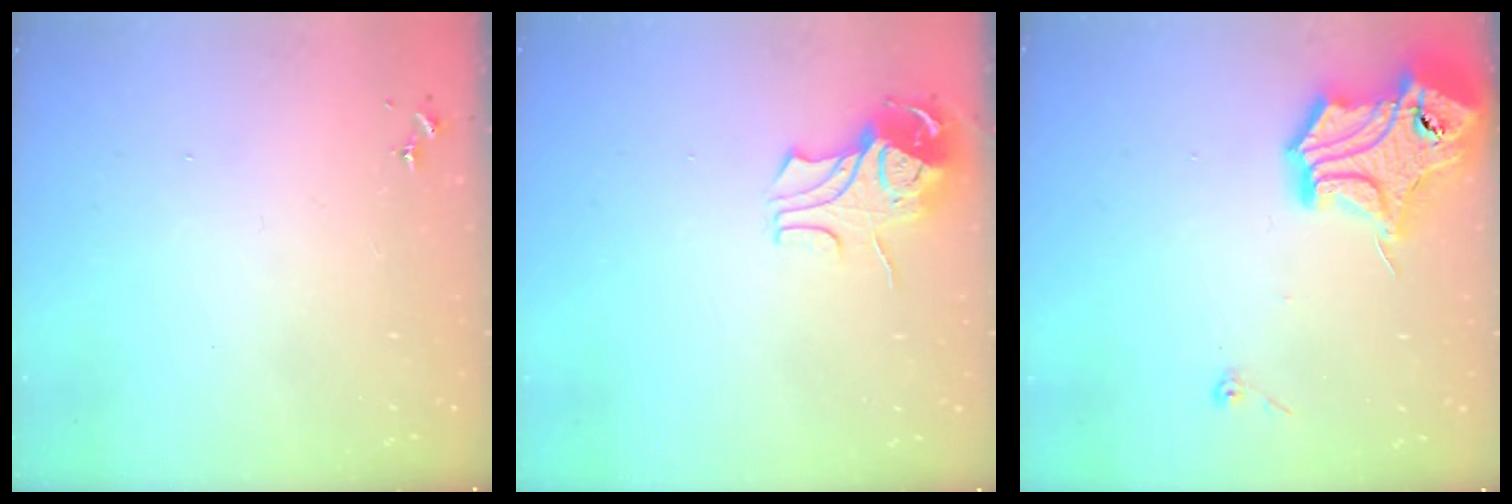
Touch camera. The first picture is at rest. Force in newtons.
{"total": 9.5, "press": 9.4, "slide": 1.2}
{"total": 17.4, "press": 17.3, "slide": 2.1}